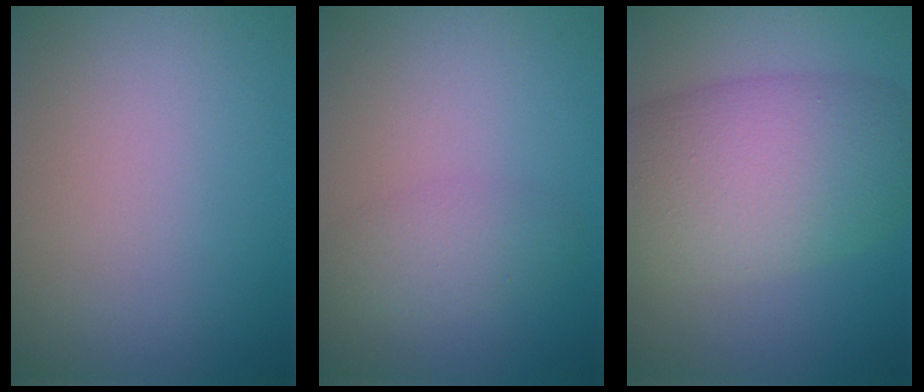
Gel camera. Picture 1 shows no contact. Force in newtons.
{"total": 2.2, "press": 2.2, "slide": 0.1}
{"total": 10.0, "press": 9.9, "slide": 0.7}